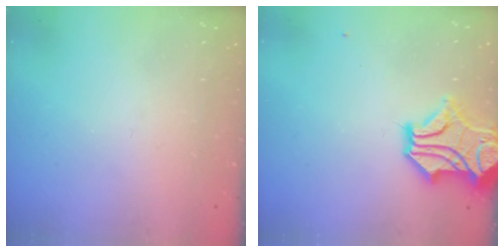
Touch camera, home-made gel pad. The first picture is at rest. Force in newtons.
{"total": 10.4, "press": 10.2, "slide": 2.2}